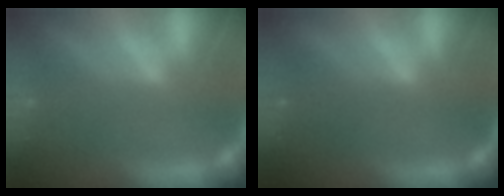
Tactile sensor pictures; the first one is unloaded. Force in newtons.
{"total": 1.5}